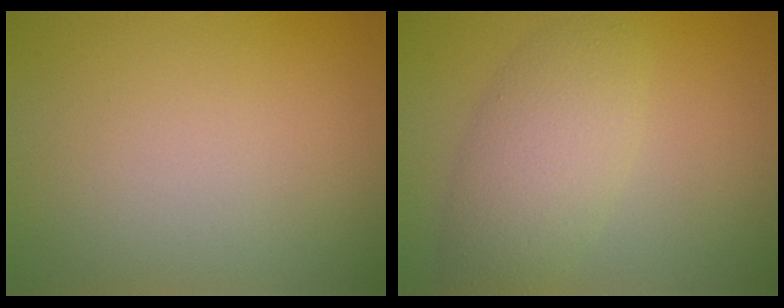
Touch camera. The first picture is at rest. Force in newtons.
{"total": 4.5, "press": 4.5, "slide": 0.2}